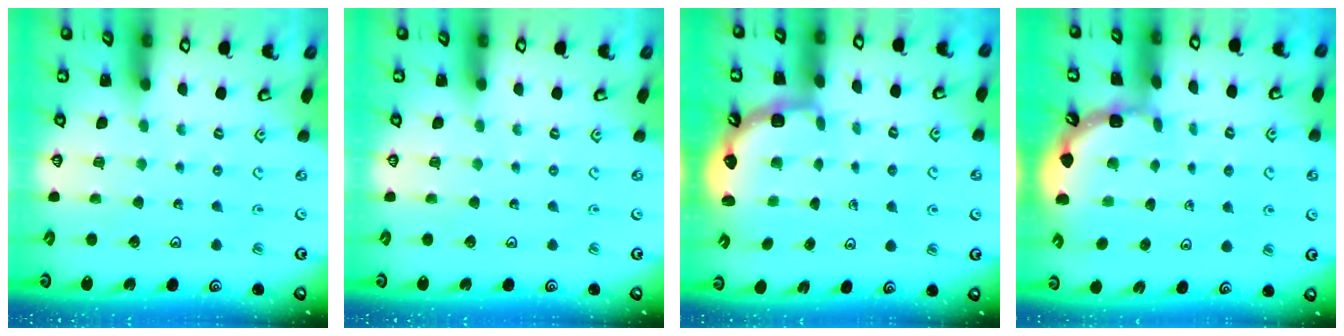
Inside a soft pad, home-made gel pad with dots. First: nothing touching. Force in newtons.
{"total": 0.0}
{"total": 2.6, "press": 2.3, "slide": 1.3}
{"total": 1.6, "press": 1.6, "slide": 0.3}